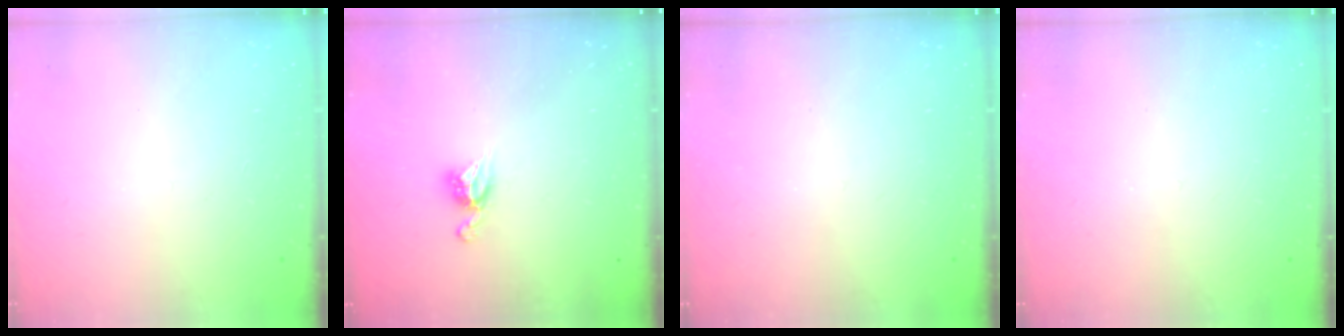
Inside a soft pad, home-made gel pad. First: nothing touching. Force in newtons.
{"total": 5.9, "press": 5.9, "slide": 0.3}
{"total": 0.0}
{"total": 0.0}